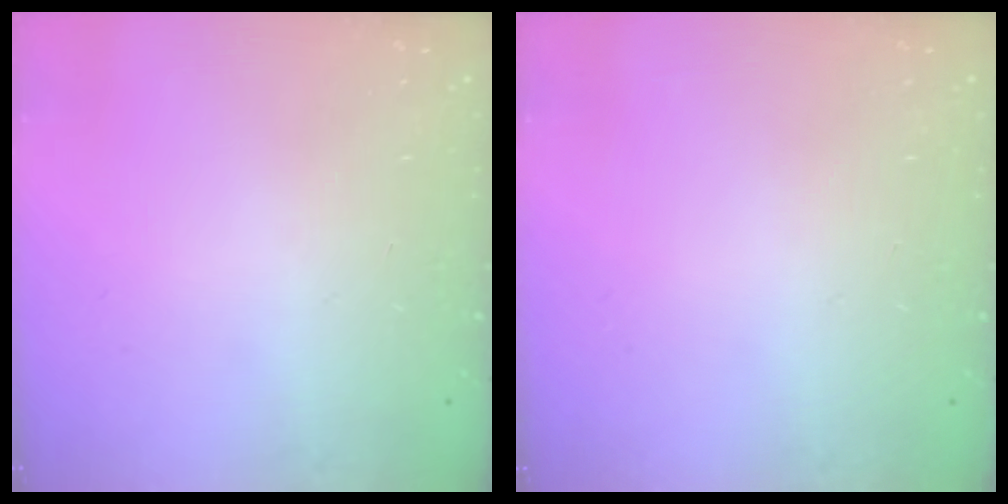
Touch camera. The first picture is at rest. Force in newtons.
{"total": 0.0}